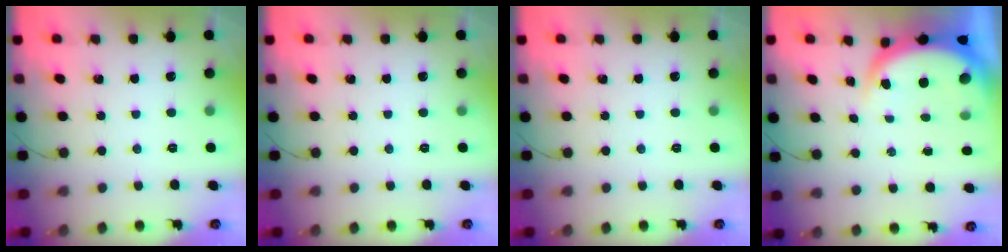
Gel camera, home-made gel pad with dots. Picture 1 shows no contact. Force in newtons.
{"total": 0.0}
{"total": 0.0}
{"total": 5.7, "press": 5.6, "slide": 0.8}